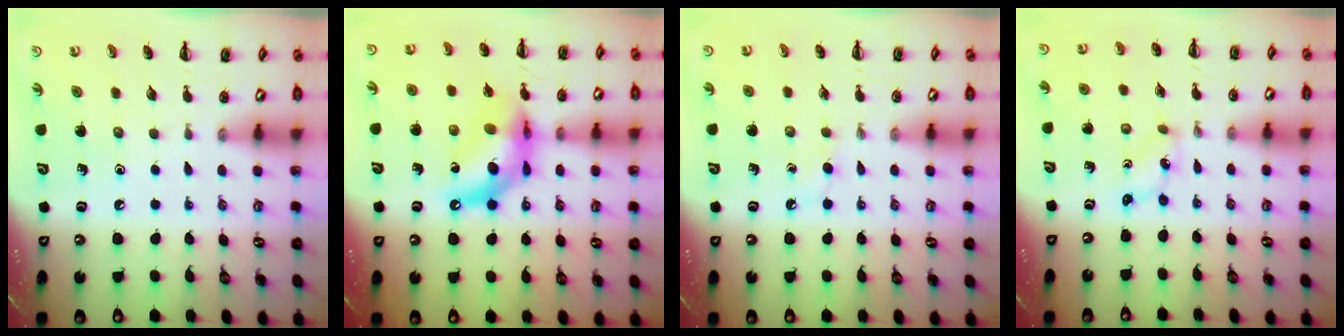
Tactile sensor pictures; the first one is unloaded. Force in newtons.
{"total": 13.8, "press": 13.3, "slide": 3.6}
{"total": 2.5, "press": 2.3, "slide": 1.0}
{"total": 0.8, "press": 0.8, "slide": 0.3}